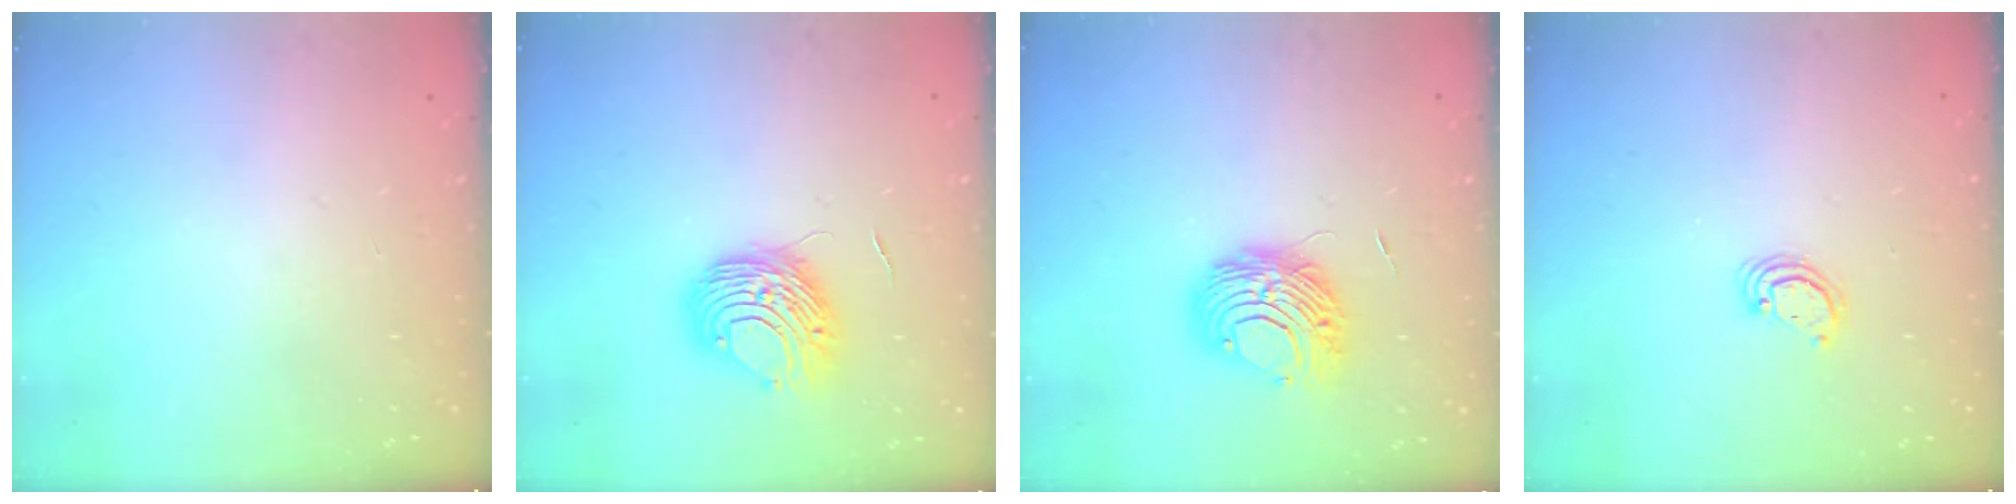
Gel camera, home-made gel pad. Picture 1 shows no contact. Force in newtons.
{"total": 8.5, "press": 8.5, "slide": 0.2}
{"total": 9.2, "press": 9.2, "slide": 0.5}
{"total": 3.0, "press": 2.9, "slide": 0.3}